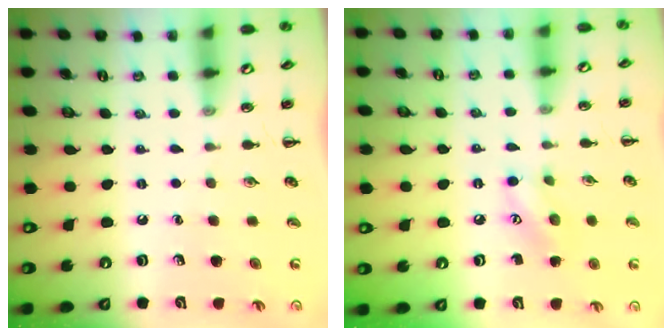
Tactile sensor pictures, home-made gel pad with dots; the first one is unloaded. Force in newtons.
{"total": 7.7, "press": 7.6, "slide": 0.8}